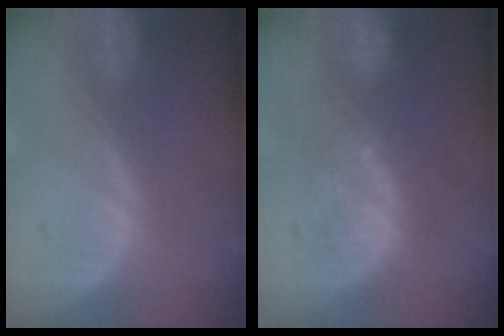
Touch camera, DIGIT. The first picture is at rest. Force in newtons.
{"total": 8.4, "press": 7.8, "slide": 3.0}